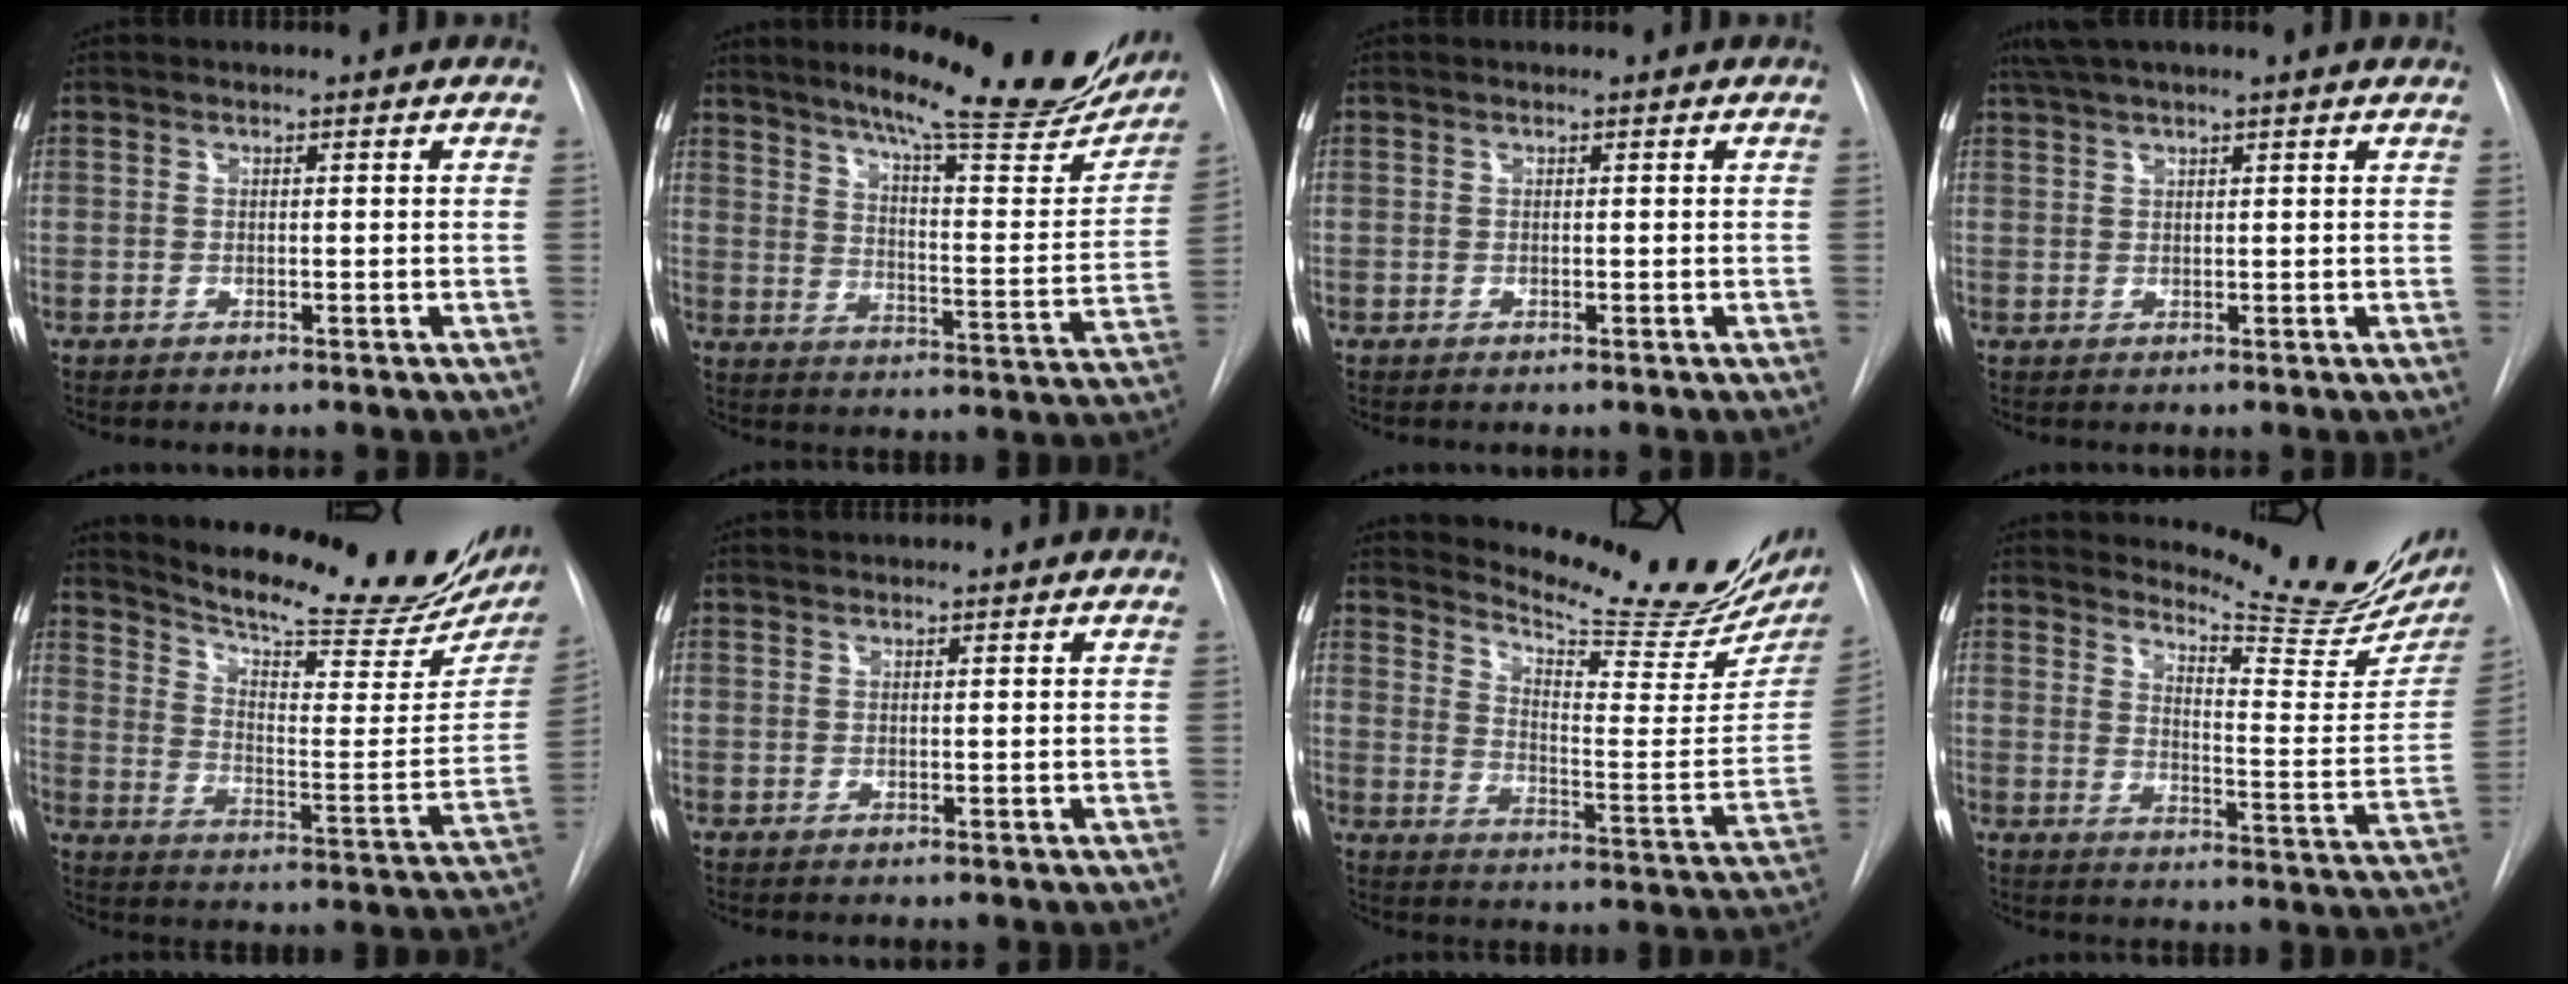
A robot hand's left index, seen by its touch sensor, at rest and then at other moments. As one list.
[{"total": 23.4, "force": [19.2, 2.9, 12.9], "torque": [-0.183, -0.056, 0.248]}, {"total": 0.0}, {"total": 7.5, "force": [6.0, -0.5, 4.5], "torque": [-0.078, 0.039, 0.084]}, {"total": 25.3, "force": [21.5, 5.4, 12.2], "torque": [-0.190, -0.062, 0.279]}, {"total": 2.1, "force": [2.0, -0.1, 0.4], "torque": [-0.007, 0.023, 0.031]}, {"total": 21.2, "force": [18.9, 3.1, 9.3], "torque": [-0.142, -0.088, 0.243]}, {"total": 15.8, "force": [14.5, 2.4, 5.8], "torque": [-0.078, -0.092, 0.172]}]